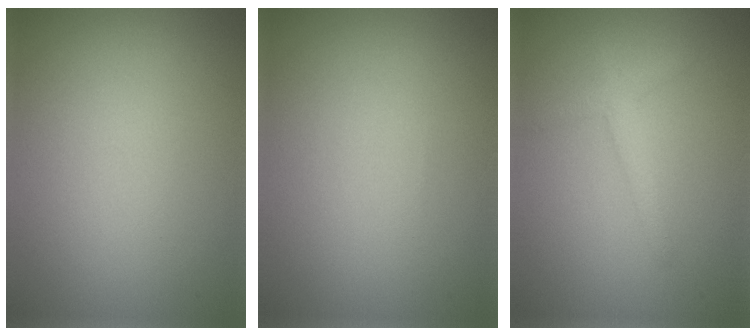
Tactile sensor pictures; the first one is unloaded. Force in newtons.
{"total": 0.0}
{"total": 1.6, "press": 1.6, "slide": 0.1}